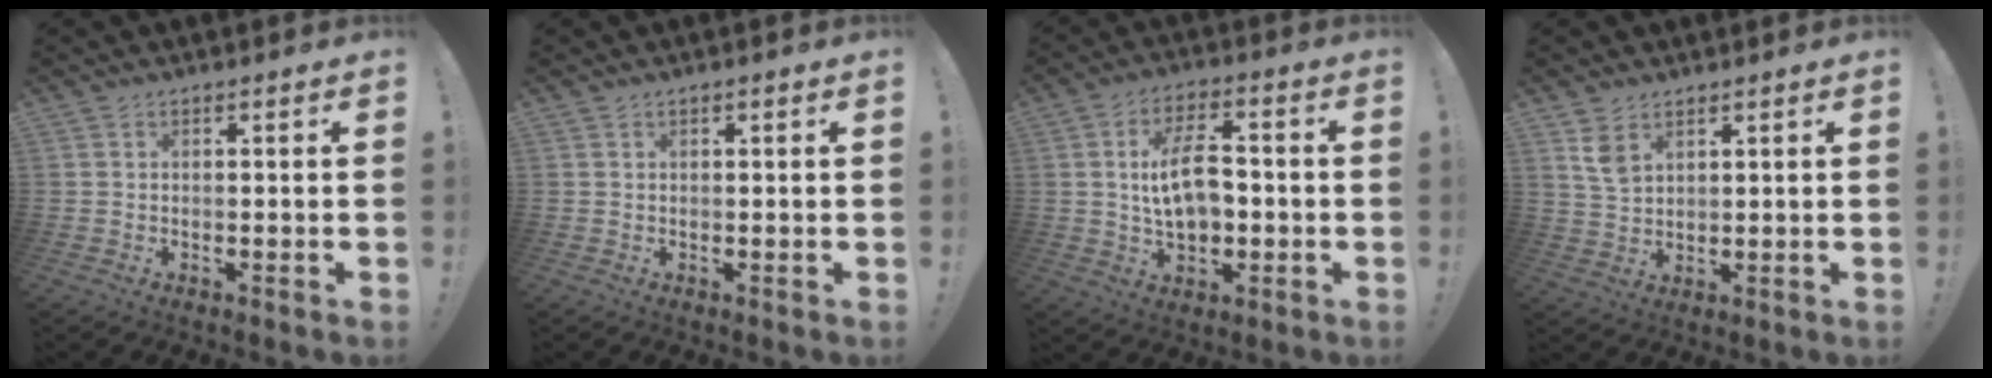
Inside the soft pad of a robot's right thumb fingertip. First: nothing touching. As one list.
[{"total": 0.7, "force": [0.4, -0.1, 0.6], "torque": [-0.008, -0.001, 0.005]}, {"total": 12.6, "force": [0.1, 7.5, 10.1], "torque": [-0.169, 0.008, 0.001]}, {"total": 5.5, "force": [3.3, 3.2, 2.9], "torque": [-0.040, -0.016, 0.062]}]